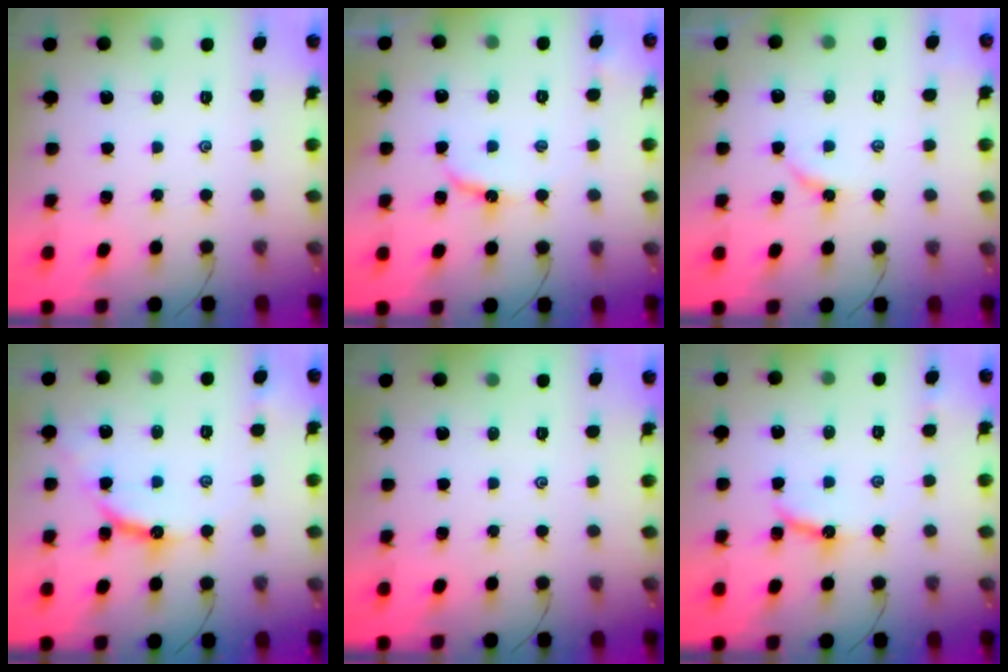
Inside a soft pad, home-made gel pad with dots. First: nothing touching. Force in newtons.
{"total": 5.7, "press": 5.7, "slide": 0.6}
{"total": 2.5, "press": 2.4, "slide": 0.4}
{"total": 10.2, "press": 10.1, "slide": 0.8}
{"total": 0.0}
{"total": 8.0, "press": 8.0, "slide": 0.2}